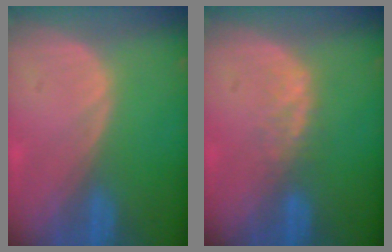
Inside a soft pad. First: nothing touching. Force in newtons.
{"total": 2.3, "press": 2.3, "slide": 0.5}